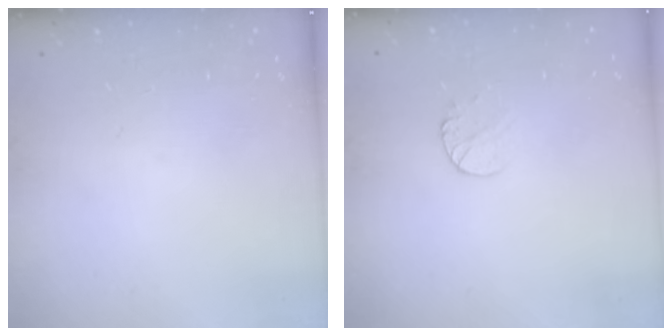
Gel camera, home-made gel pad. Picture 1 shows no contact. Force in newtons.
{"total": 5.3, "press": 5.2, "slide": 0.5}